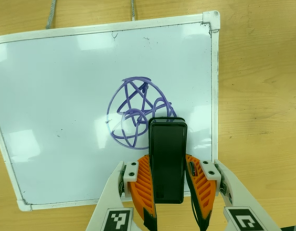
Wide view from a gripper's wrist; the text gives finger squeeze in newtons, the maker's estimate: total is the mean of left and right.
{"total": 4.6, "left": 3.1, "right": 6.1}